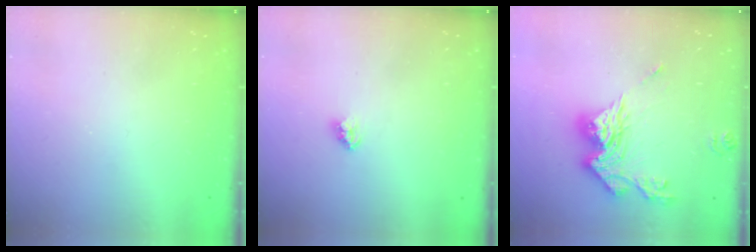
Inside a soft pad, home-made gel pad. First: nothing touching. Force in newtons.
{"total": 2.3, "press": 2.3, "slide": 0.1}
{"total": 16.4, "press": 16.3, "slide": 1.9}